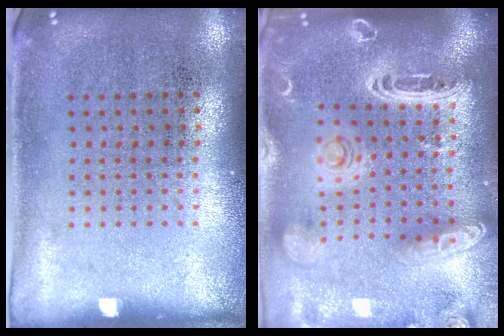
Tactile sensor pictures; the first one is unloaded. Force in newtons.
{"total": 3.4, "press": 2.8, "slide": 2.0}